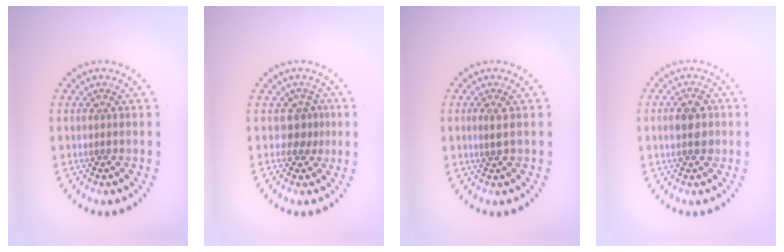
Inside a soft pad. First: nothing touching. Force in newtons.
{"total": 1.8, "press": 1.3, "slide": 1.2}
{"total": 1.0, "press": 0.8, "slide": 0.6}
{"total": 2.7, "press": 2.7, "slide": 0.1}